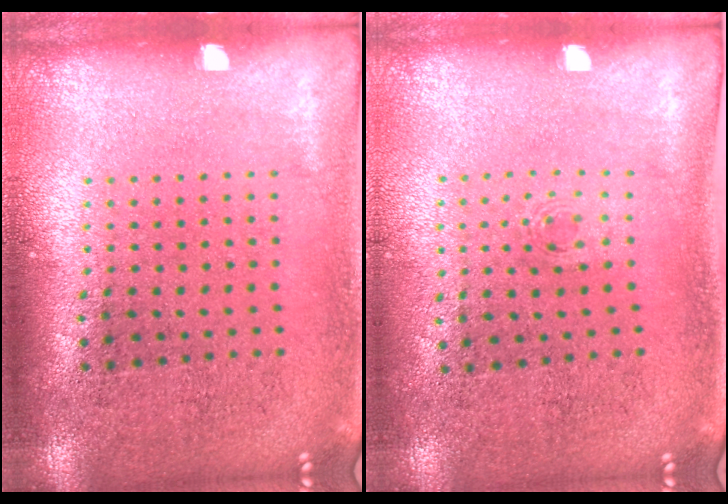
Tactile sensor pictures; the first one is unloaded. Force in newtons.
{"total": 0.5, "press": 0.3, "slide": 0.4}